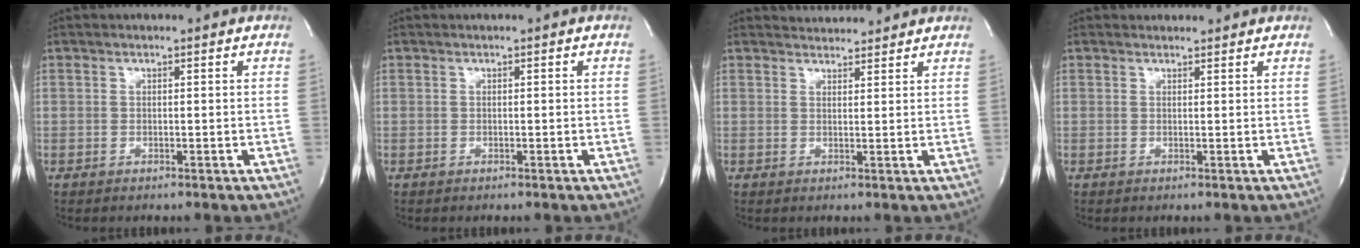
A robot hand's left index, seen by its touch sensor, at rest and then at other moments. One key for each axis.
{"total": 0.0}
{"total": 4.1, "fx": 4.0, "fy": 0.7, "fz": 0.1, "tx": -0.009, "ty": 0.013, "tz": 0.055}
{"total": 2.0, "fx": 1.9, "fy": 0.6, "fz": -0.1, "tx": -0.009, "ty": 0.007, "tz": 0.022}